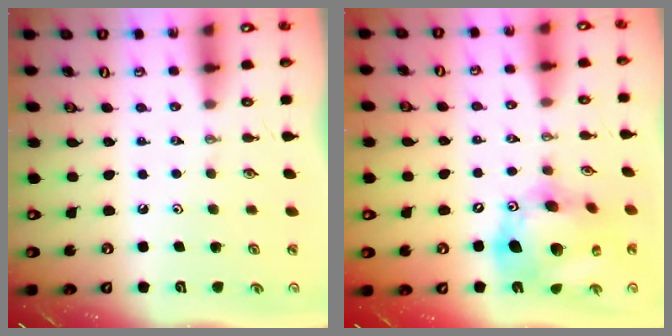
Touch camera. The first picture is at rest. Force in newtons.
{"total": 20.4, "press": 20.2, "slide": 3.3}